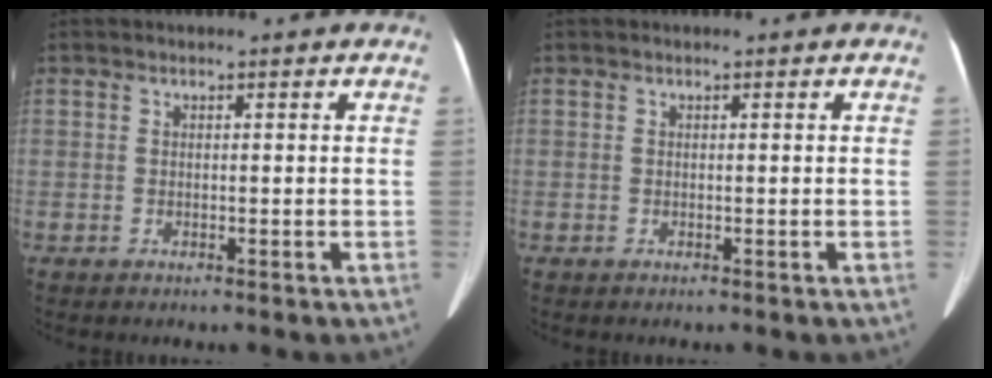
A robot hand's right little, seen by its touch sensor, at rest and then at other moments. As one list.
[{"total": 0.0}]